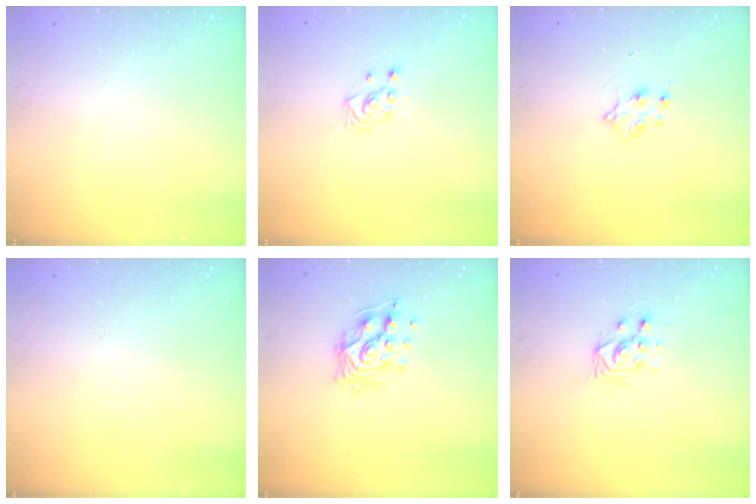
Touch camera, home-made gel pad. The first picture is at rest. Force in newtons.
{"total": 2.9, "press": 2.9, "slide": 0.3}
{"total": 4.1, "press": 4.0, "slide": 0.6}
{"total": 0.0}
{"total": 10.2, "press": 10.2, "slide": 1.2}
{"total": 6.2, "press": 6.2, "slide": 0.2}